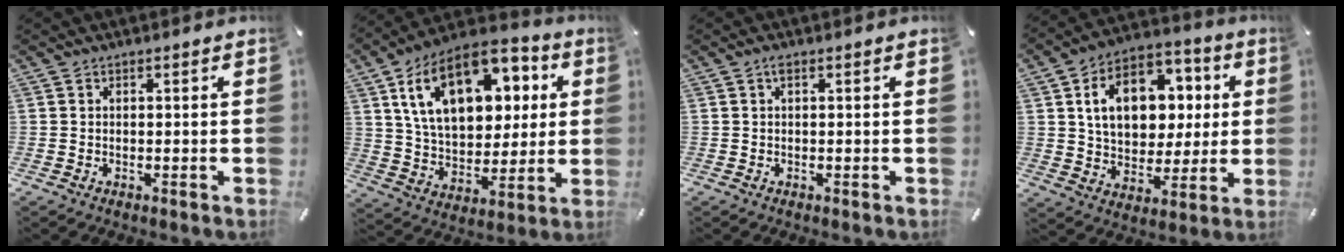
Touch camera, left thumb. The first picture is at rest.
{"total": 21.4, "force": [8.7, 13.5, 14.2], "torque": [-0.251, -0.026, 0.152]}
{"total": 0.9, "force": [0.2, 0.3, 0.9], "torque": [-0.019, 0.002, 0.003]}
{"total": 15.2, "force": [3.4, 11.9, 8.9], "torque": [-0.141, -0.004, 0.067]}